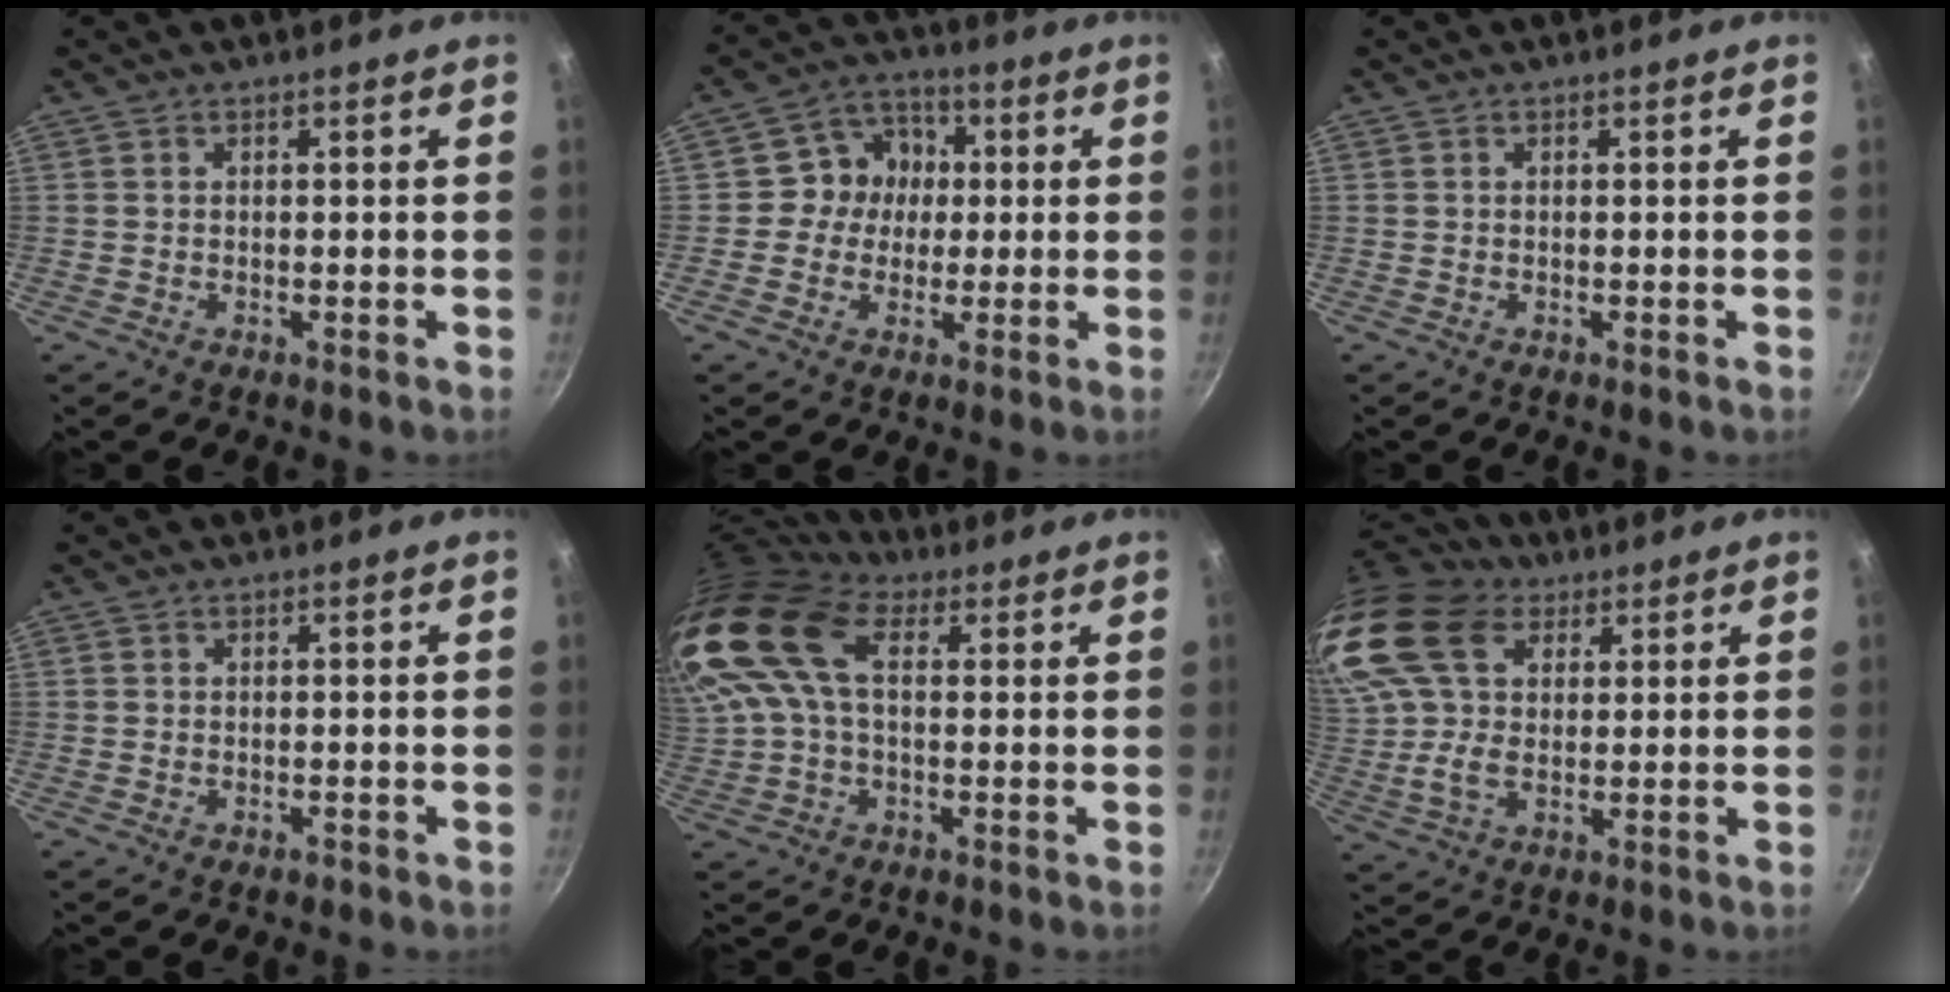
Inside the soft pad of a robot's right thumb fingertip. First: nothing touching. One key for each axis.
{"total": 8.5, "fx": 0.4, "fy": 7.8, "fz": 3.2, "tx": -0.005, "ty": 0.016, "tz": -0.012}
{"total": 0.0}
{"total": 0.8, "fx": -0.4, "fy": 0.5, "fz": 0.3, "tx": -0.006, "ty": 0.002, "tz": -0.006}
{"total": 16.5, "fx": 5.7, "fy": 9.4, "fz": 12.3, "tx": -0.246, "ty": 0.021, "tz": 0.100}
{"total": 19.5, "fx": 9.6, "fy": 12.1, "fz": 12.0, "tx": -0.245, "ty": 0.006, "tz": 0.177}